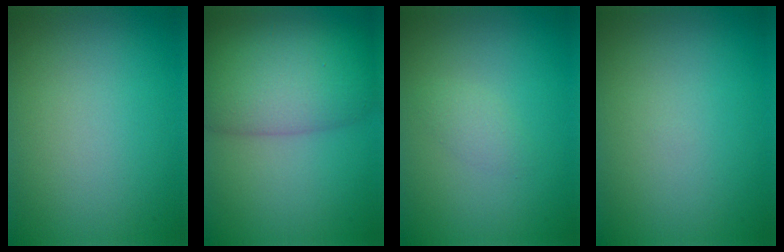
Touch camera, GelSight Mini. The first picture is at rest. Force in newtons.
{"total": 8.6, "press": 8.6, "slide": 0.6}
{"total": 1.2, "press": 1.2, "slide": 0.1}
{"total": 0.0}